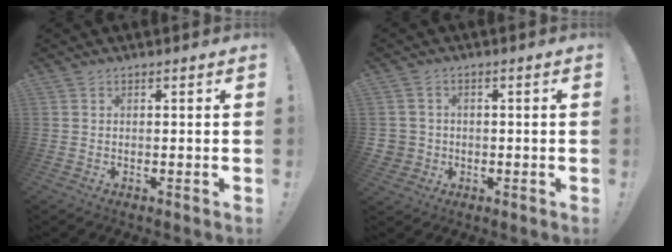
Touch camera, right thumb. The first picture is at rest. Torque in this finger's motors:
{"motor_torque": [0.18, 0.28, -0.36, 0.20, -0.06]}